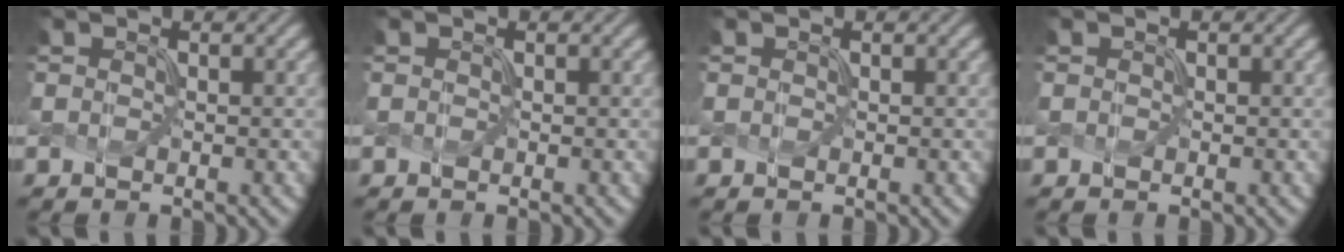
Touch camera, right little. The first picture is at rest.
{"total": 0.8, "force": [-0.4, -0.3, -0.6], "torque": [0.006, 0.000, 0.002]}
{"total": 0.0}
{"total": 1.1, "force": [-0.5, -0.5, -0.8], "torque": [0.007, 0.002, 0.003]}